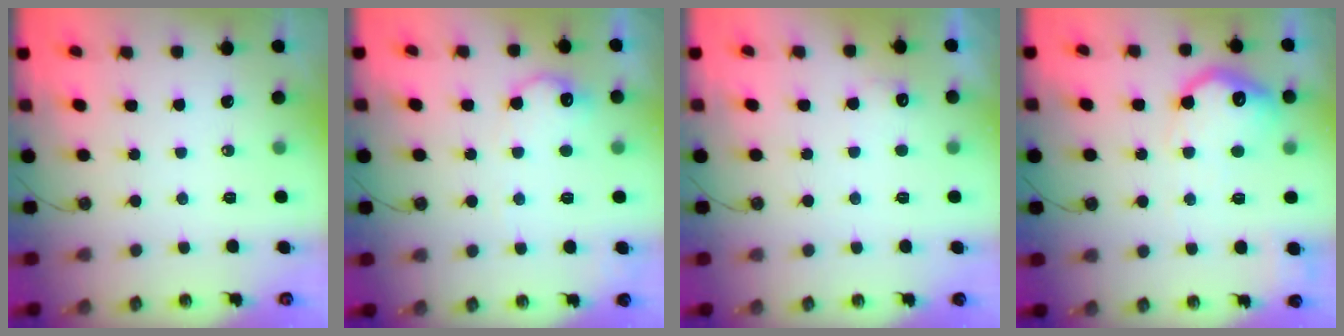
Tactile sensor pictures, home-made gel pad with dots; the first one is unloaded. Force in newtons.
{"total": 10.3, "press": 10.3, "slide": 0.3}
{"total": 7.1, "press": 7.0, "slide": 1.3}
{"total": 16.8, "press": 16.8, "slide": 1.1}